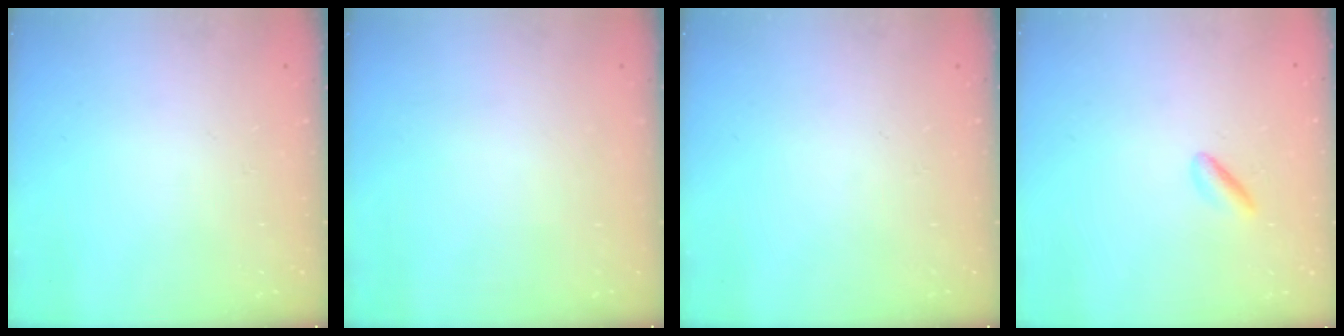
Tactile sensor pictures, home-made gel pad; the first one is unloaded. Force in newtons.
{"total": 0.0}
{"total": 0.0}
{"total": 1.5, "press": 1.3, "slide": 0.8}